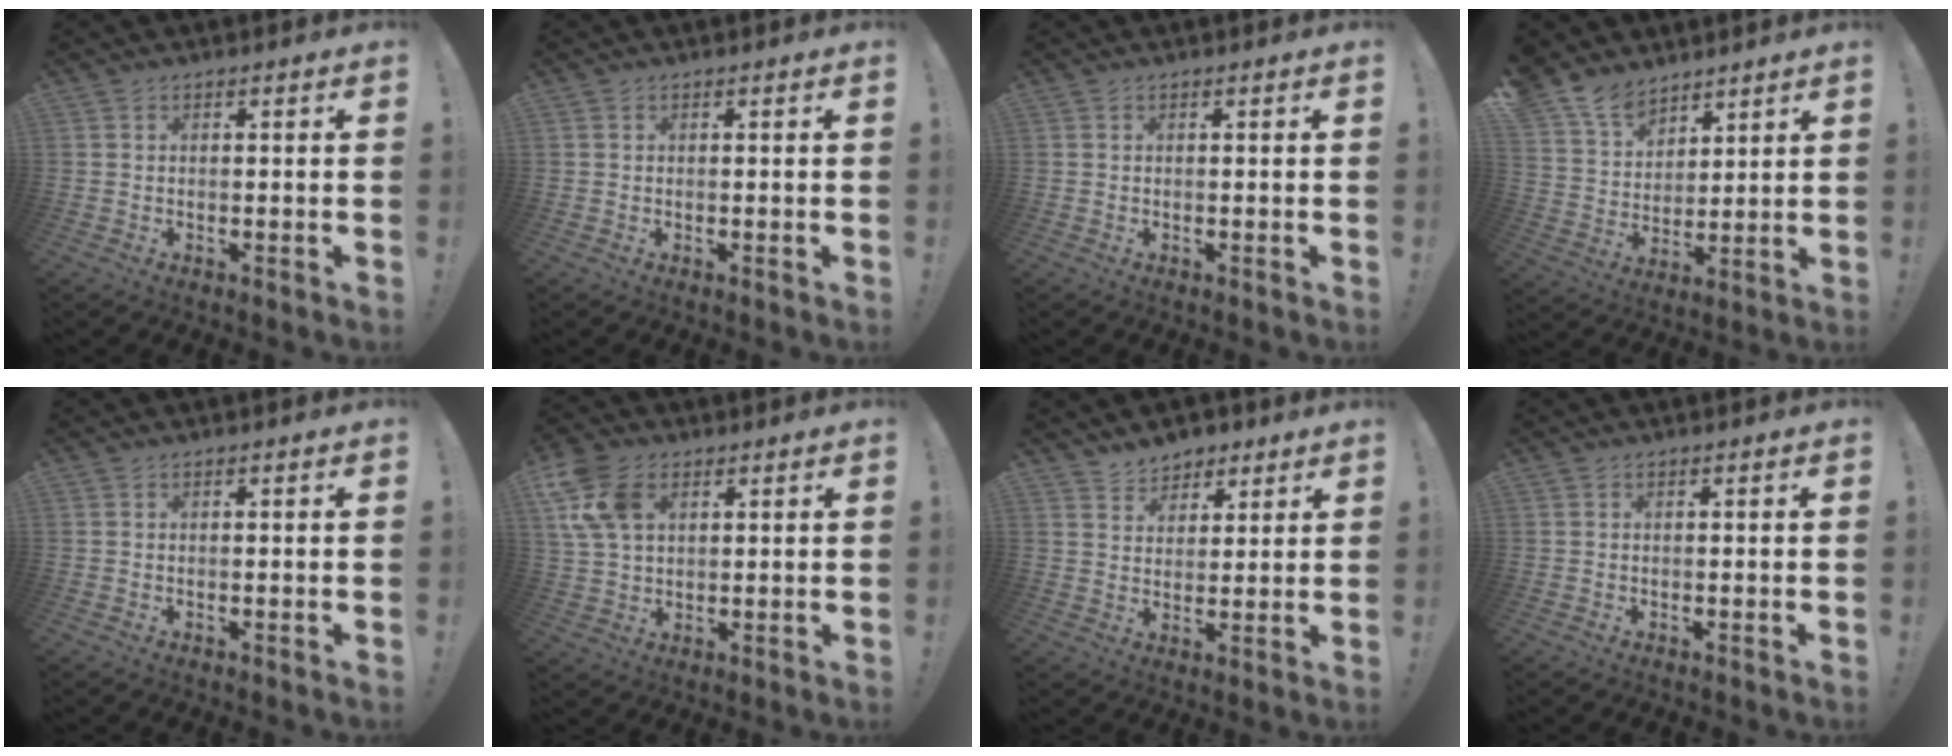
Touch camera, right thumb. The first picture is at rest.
{"total": 0.0}
{"total": 0.0}
{"total": 11.9, "force": [9.5, 6.6, 2.9], "torque": [-0.066, -0.067, 0.186]}
{"total": 0.0}
{"total": 12.2, "force": [4.5, 8.2, 7.8], "torque": [-0.161, 0.004, 0.091]}
{"total": 6.4, "force": [4.9, 4.0, 0.3], "torque": [-0.003, -0.037, 0.096]}
{"total": 0.0}